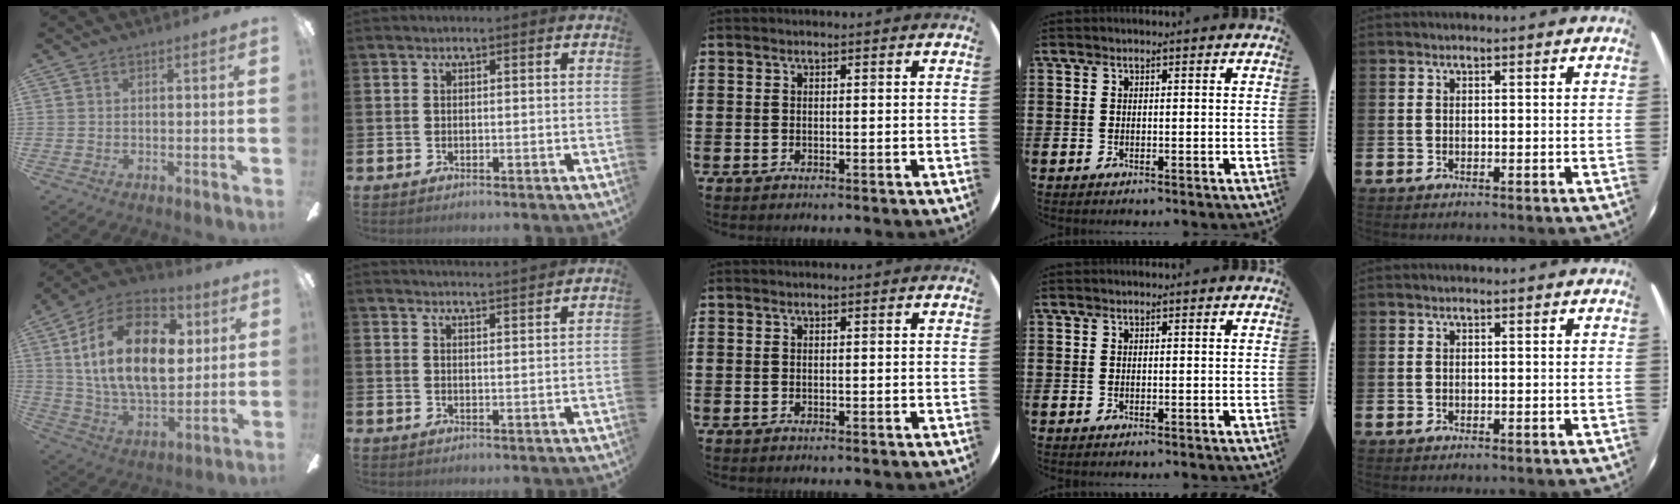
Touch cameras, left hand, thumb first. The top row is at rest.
{"thumb": {"total": 24.7, "force": [7.5, 14.6, 18.4], "torque": [-0.351, -0.011, 0.125]}, "index": {"total": 3.6, "force": [3.5, -0.5, -0.1], "torque": [0.001, -0.026, 0.062]}}